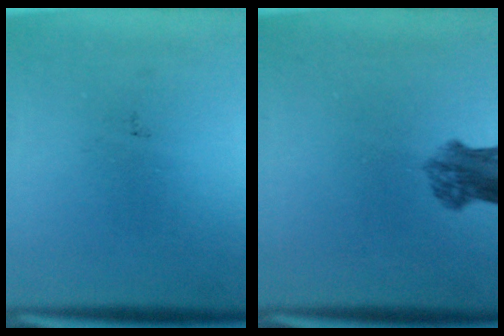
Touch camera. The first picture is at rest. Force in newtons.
{"total": 5.0}